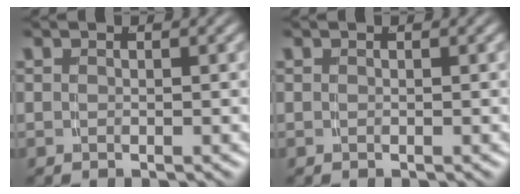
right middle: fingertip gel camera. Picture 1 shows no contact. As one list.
[{"total": 0.0}]